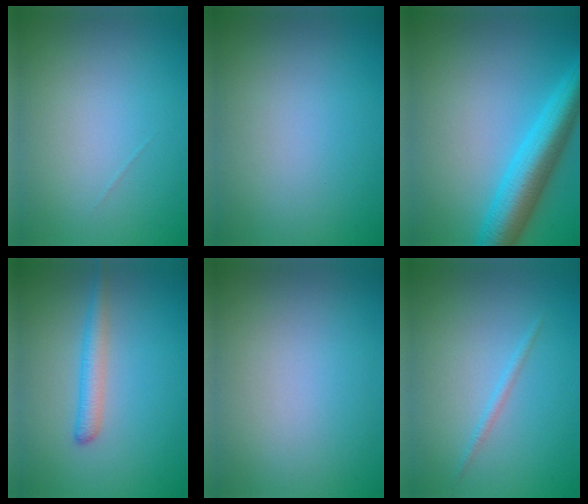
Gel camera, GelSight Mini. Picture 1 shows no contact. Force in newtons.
{"total": 0.0}
{"total": 6.7, "press": 6.7, "slide": 0.2}
{"total": 2.5, "press": 2.5, "slide": 0.1}
{"total": 0.0}
{"total": 1.0, "press": 1.0, "slide": 0.1}